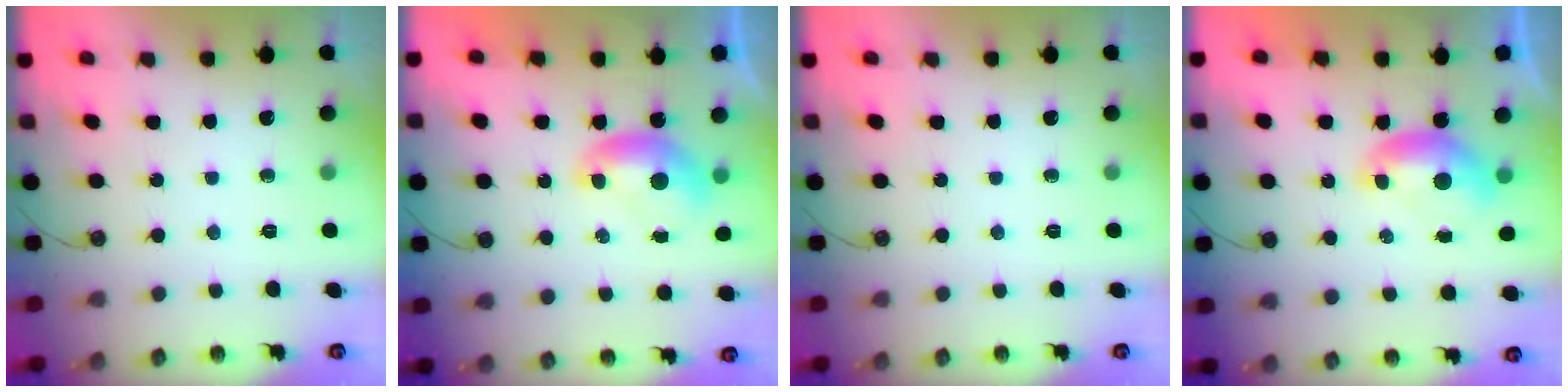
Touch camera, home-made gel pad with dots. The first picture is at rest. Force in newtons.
{"total": 0.0}
{"total": 0.0}
{"total": 0.0}